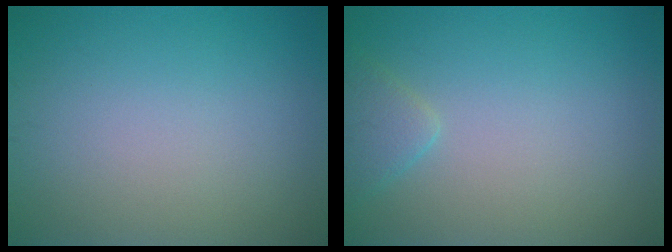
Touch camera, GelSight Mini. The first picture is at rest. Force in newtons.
{"total": 1.7, "press": 1.7, "slide": 0.1}